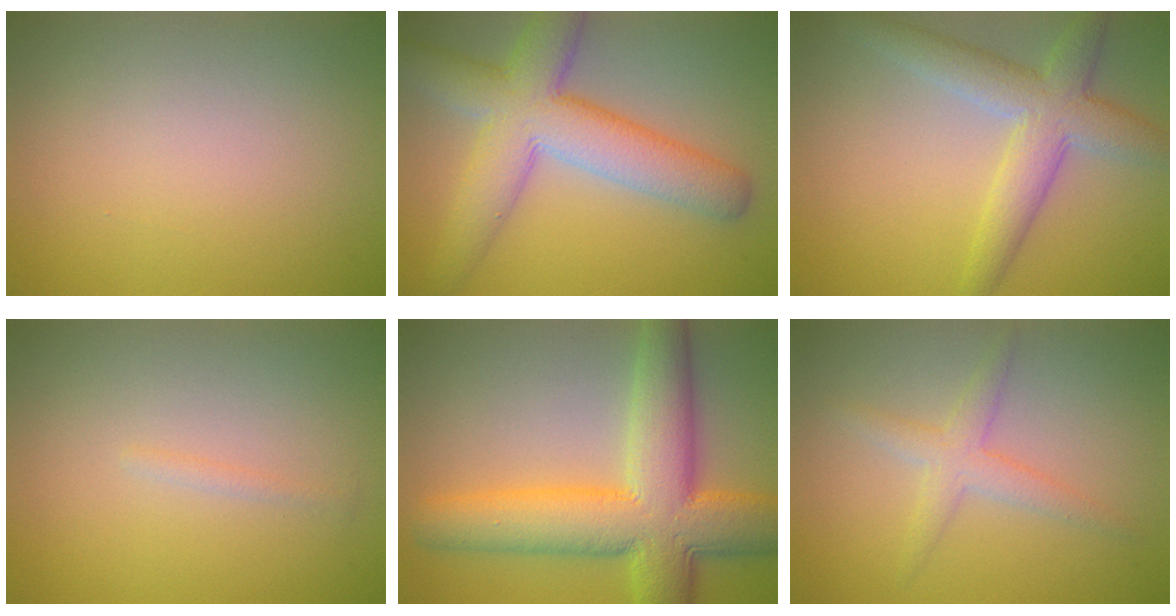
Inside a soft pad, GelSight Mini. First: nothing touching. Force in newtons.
{"total": 8.7, "press": 8.7, "slide": 0.3}
{"total": 5.4, "press": 5.4, "slide": 0.1}
{"total": 0.6, "press": 0.6, "slide": 0.0}
{"total": 11.0, "press": 11.0, "slide": 0.2}
{"total": 2.5, "press": 2.5, "slide": 0.0}